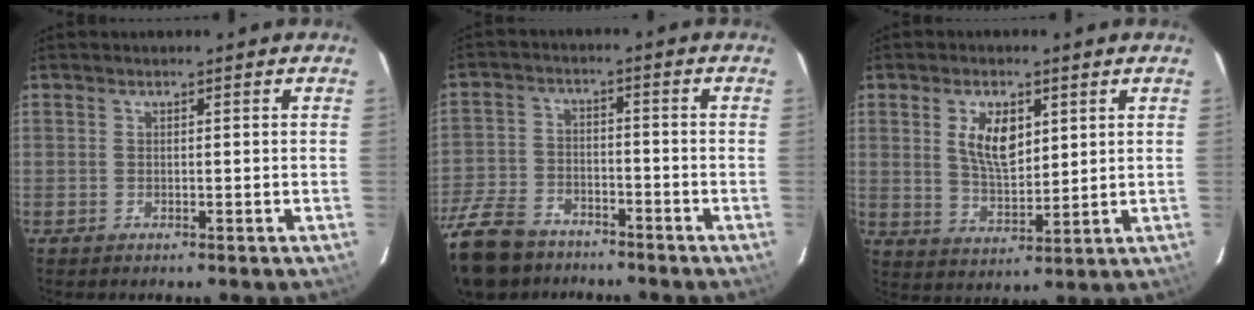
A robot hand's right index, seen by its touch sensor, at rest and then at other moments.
{"total": 17.6, "force": [-12.5, 9.9, 7.5], "torque": [-0.214, -0.010, -0.223]}
{"total": 8.4, "force": [2.9, 4.2, 6.7], "torque": [-0.122, 0.003, 0.061]}